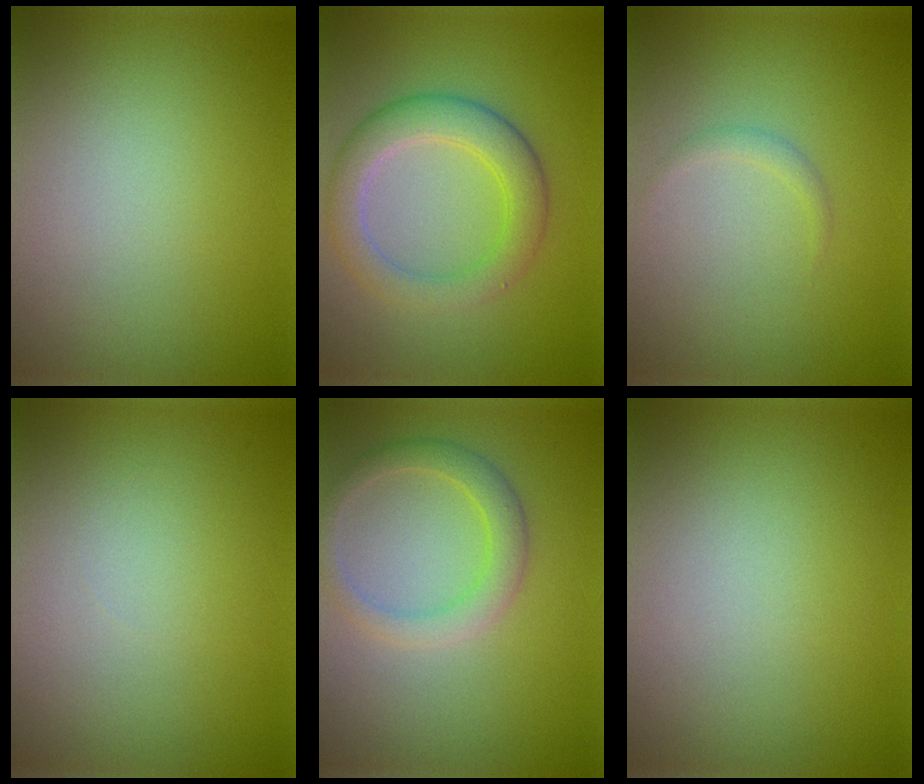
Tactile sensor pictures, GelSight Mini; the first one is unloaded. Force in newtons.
{"total": 4.6, "press": 4.6, "slide": 0.0}
{"total": 0.8, "press": 0.8, "slide": 0.0}
{"total": 0.0}
{"total": 2.7, "press": 2.7, "slide": 0.2}
{"total": 0.0}